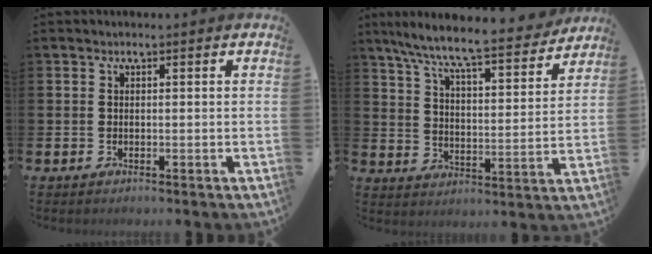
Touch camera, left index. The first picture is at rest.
{"total": 9.2, "force": [8.3, 0.9, 3.9], "torque": [-0.101, -0.057, 0.138]}